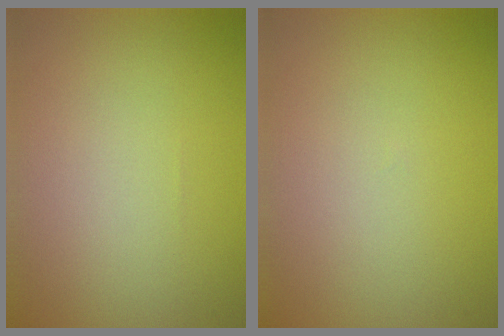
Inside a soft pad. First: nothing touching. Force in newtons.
{"total": 0.0}